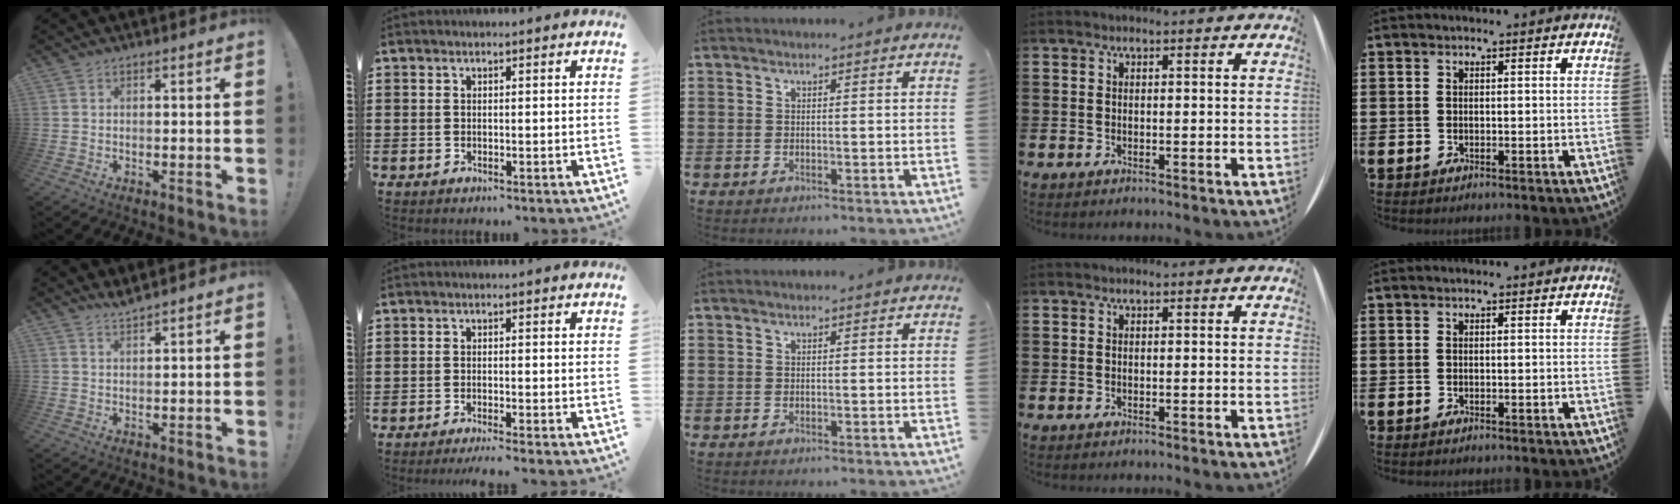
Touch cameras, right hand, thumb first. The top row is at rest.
{"thumb": {"total": 2.3, "force": [2.1, -0.5, 0.8], "torque": [-0.010, -0.016, 0.035]}, "index": {"total": 1.2, "force": [-1.0, -0.2, 0.6], "torque": [-0.009, -0.002, -0.019]}}